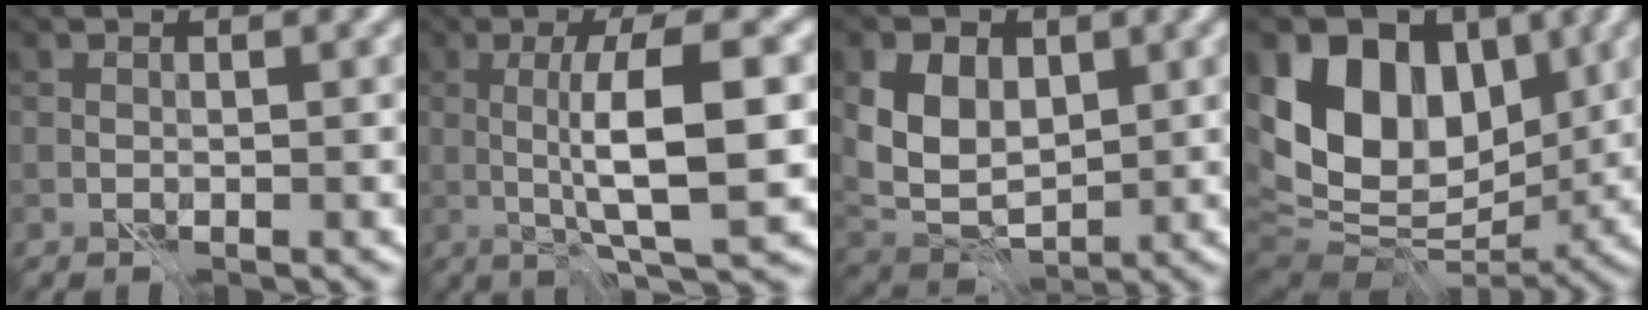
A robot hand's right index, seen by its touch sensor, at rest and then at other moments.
{"total": 7.3, "force": [0.0, 1.3, 7.2], "torque": [-0.119, 0.003, 0.002]}
{"total": 5.6, "force": [1.4, 4.2, 3.6], "torque": [-0.071, -0.006, 0.024]}
{"total": 13.9, "force": [3.2, 9.8, 9.3], "torque": [-0.159, 0.024, 0.064]}